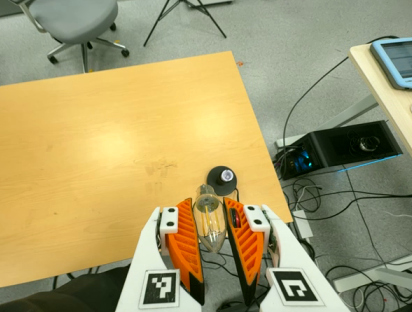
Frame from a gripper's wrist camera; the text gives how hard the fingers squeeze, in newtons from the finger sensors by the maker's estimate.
{"total": 11.2, "left": 12.4, "right": 9.9}